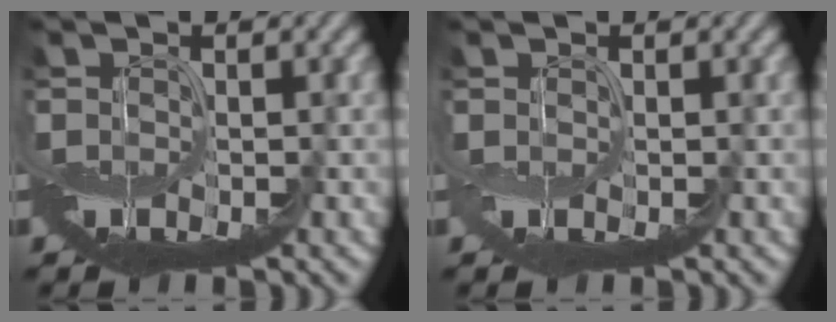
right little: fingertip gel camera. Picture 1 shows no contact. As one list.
[{"total": 0.6, "force": [0.6, -0.2, -0.1], "torque": [0.002, 0.001, 0.010]}]